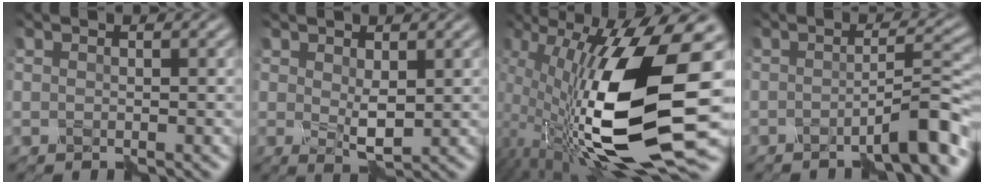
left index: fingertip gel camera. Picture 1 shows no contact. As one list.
[{"total": 2.0, "force": [0.5, 0.9, 1.7], "torque": [-0.033, -0.005, 0.011]}, {"total": 16.6, "force": [-3.4, 5.8, 15.1], "torque": [-0.296, -0.004, -0.064]}, {"total": 4.0, "force": [-2.2, 0.5, 3.2], "torque": [-0.039, 0.014, -0.049]}]